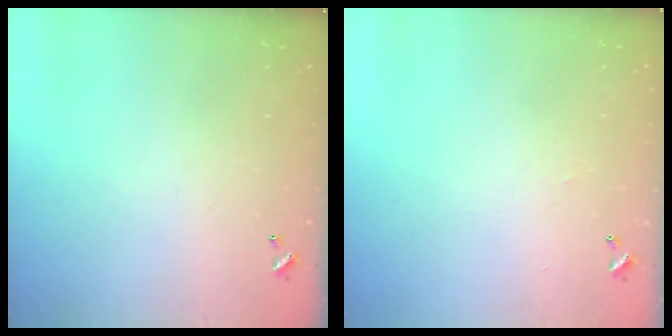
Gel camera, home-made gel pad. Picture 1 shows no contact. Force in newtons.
{"total": 0.5, "press": 0.3, "slide": 0.4}